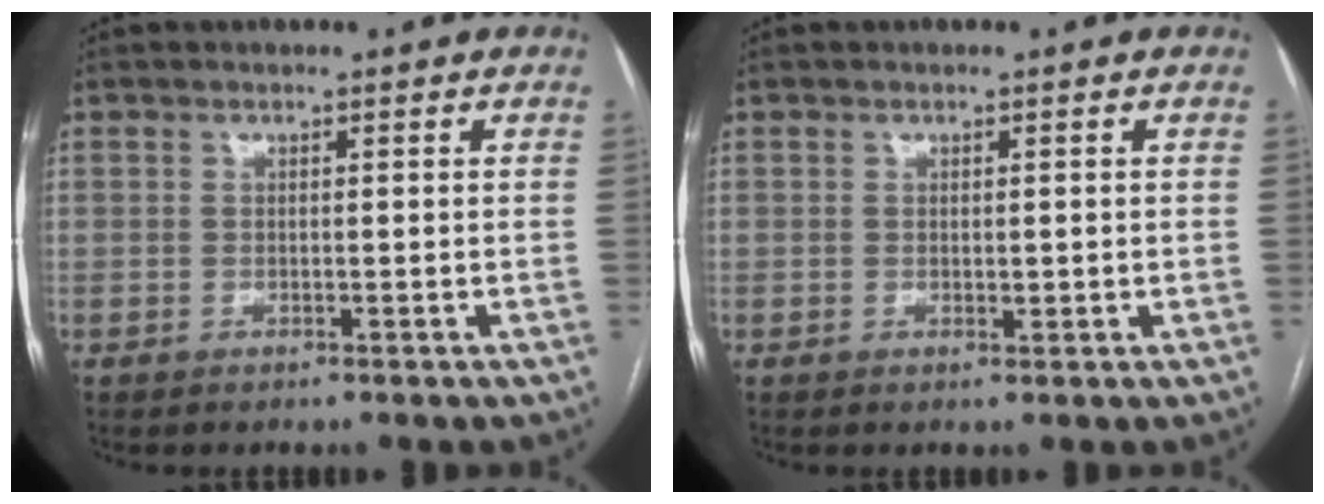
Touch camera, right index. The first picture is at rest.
{"total": 1.0, "force": [0.1, 0.6, 0.9], "torque": [-0.011, -0.003, 0.004]}